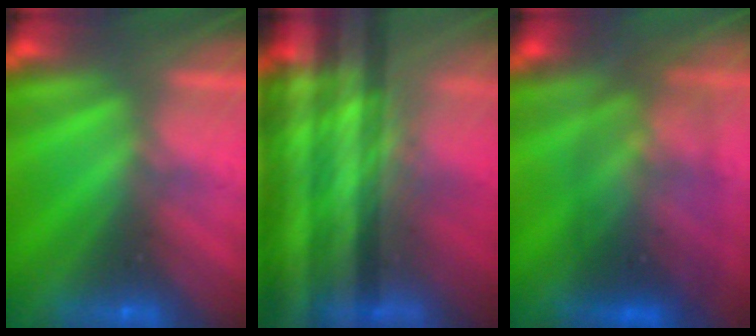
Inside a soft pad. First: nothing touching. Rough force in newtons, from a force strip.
{"total": 7.8}
{"total": 2.8}